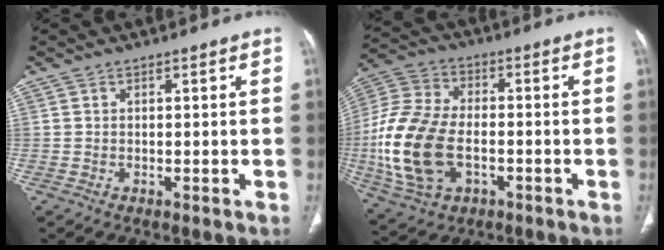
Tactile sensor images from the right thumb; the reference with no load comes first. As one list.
[{"total": 18.8, "force": [-3.5, 11.6, 14.3], "torque": [-0.309, 0.010, -0.060]}]